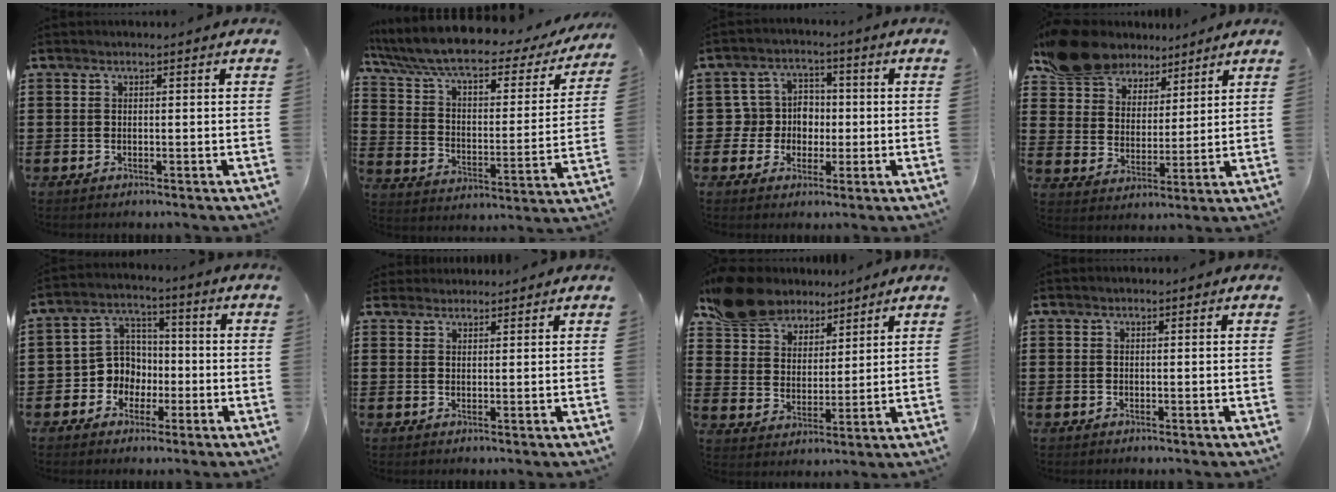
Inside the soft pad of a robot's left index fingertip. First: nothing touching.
{"total": 8.0, "force": [6.3, 1.8, 4.6], "torque": [-0.114, -0.040, 0.103]}
{"total": 5.5, "force": [-0.5, 5.3, 1.5], "torque": [-0.050, 0.015, -0.012]}
{"total": 10.0, "force": [8.7, 4.4, 1.9], "torque": [-0.079, -0.030, 0.170]}
{"total": 6.1, "force": [-1.5, 5.7, 1.2], "torque": [-0.058, 0.005, -0.035]}
{"total": 1.8, "force": [1.8, 0.3, -0.2], "torque": [-0.002, 0.002, 0.035]}
{"total": 9.4, "force": [8.1, 4.2, 2.0], "torque": [-0.075, -0.025, 0.157]}
{"total": 0.0}